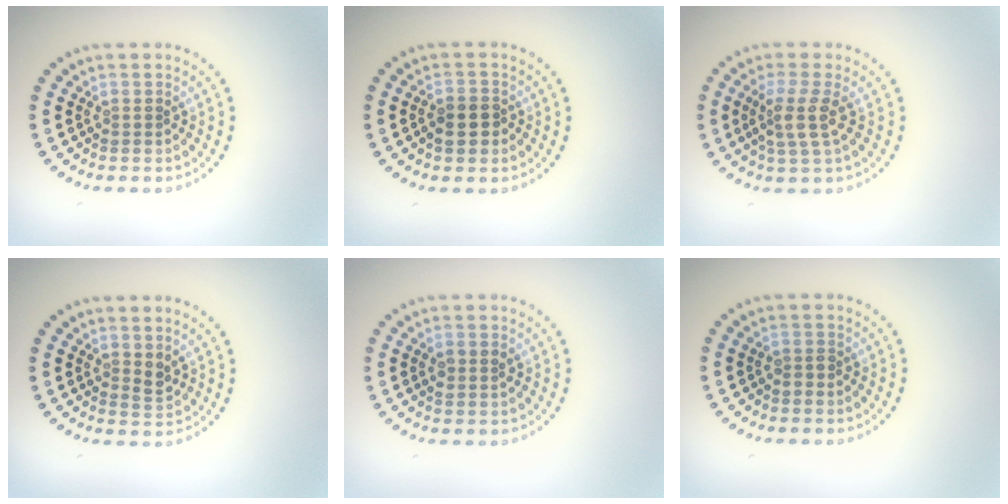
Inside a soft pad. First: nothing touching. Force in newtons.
{"total": 2.6, "press": 2.4, "slide": 0.7}
{"total": 2.9, "press": 2.4, "slide": 1.7}
{"total": 1.2, "press": 1.1, "slide": 0.5}
{"total": 1.5, "press": 1.5, "slide": 0.3}
{"total": 0.9, "press": 0.8, "slide": 0.4}